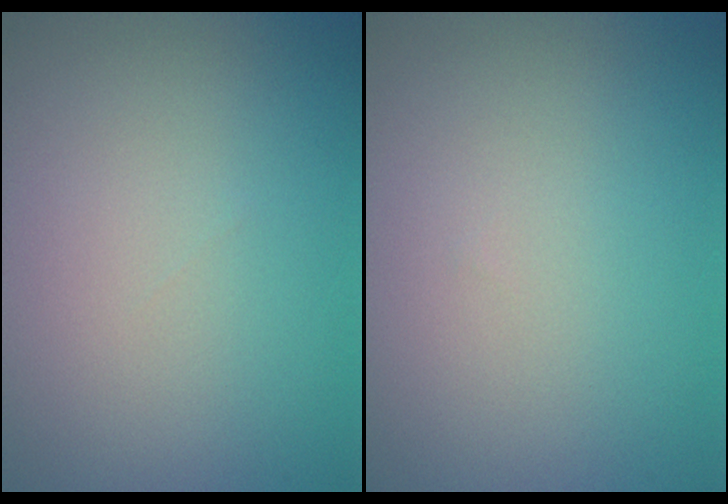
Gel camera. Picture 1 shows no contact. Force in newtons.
{"total": 0.0}